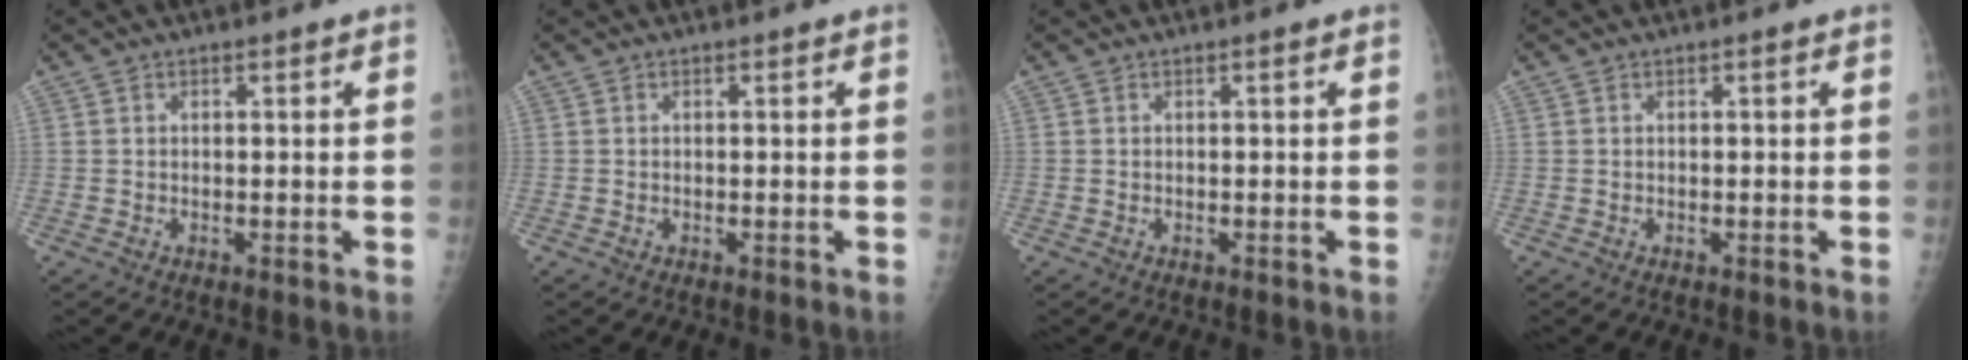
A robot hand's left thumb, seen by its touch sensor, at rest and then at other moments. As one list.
[{"total": 0.0}, {"total": 0.0}, {"total": 0.0}]